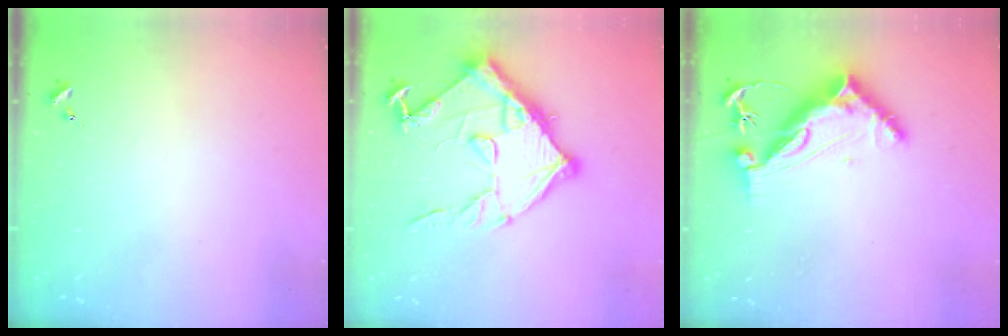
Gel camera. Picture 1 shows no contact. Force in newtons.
{"total": 15.4, "press": 15.4, "slide": 1.0}
{"total": 9.9, "press": 9.8, "slide": 1.1}